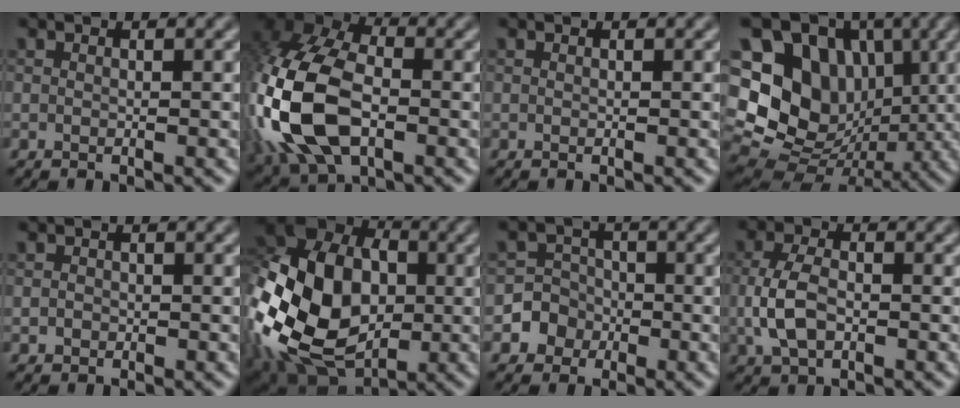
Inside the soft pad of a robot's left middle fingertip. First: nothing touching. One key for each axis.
{"total": 12.9, "fx": -2.3, "fy": 8.2, "fz": 9.6, "tx": -0.231, "ty": -0.002, "tz": -0.059}
{"total": 0.0}
{"total": 18.6, "fx": 3.4, "fy": 15.9, "fz": 9.1, "tx": -0.210, "ty": 0.038, "tz": 0.047}
{"total": 0.7, "fx": -0.2, "fy": 0.6, "fz": 0.2, "tx": 0.001, "ty": -0.003, "tz": -0.006}
{"total": 15.7, "fx": -2.2, "fy": 10.9, "fz": 11.2, "tx": -0.223, "ty": 0.007, "tz": -0.046}
{"total": 4.0, "fx": -1.6, "fy": 3.6, "fz": 0.2, "tx": 0.030, "ty": 0.005, "tz": -0.044}
{"total": 3.9, "fx": -0.8, "fy": 2.4, "fz": 3.0, "tx": -0.066, "ty": 0.002, "tz": -0.020}